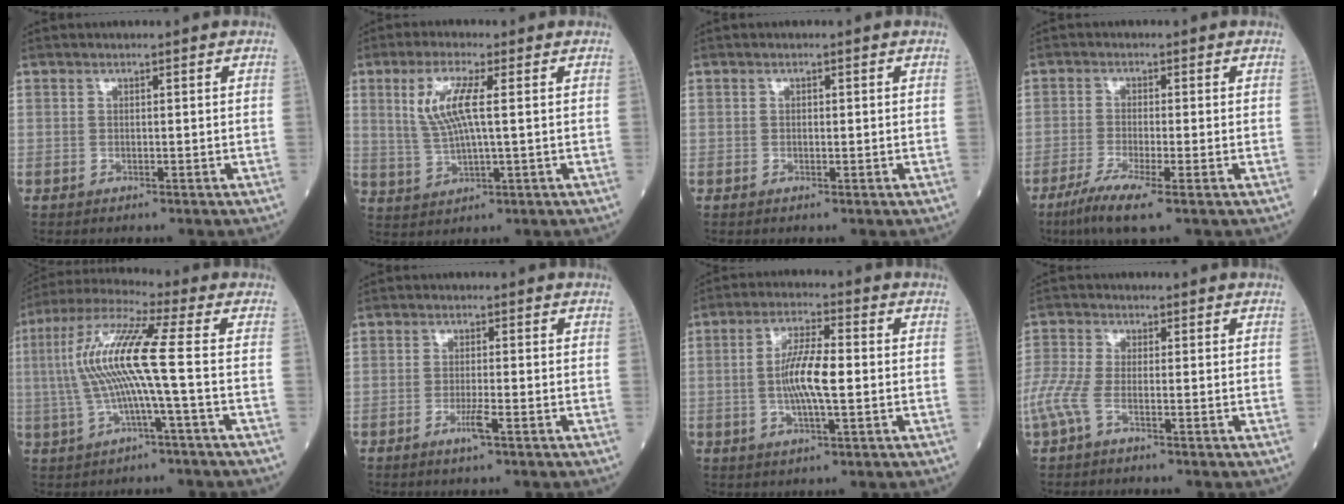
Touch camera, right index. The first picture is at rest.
{"total": 7.1, "force": [1.9, 0.9, 6.7], "torque": [-0.152, 0.004, 0.039]}
{"total": 0.5, "force": [0.0, 0.3, 0.4], "torque": [-0.010, -0.001, 0.001]}
{"total": 5.9, "force": [-3.4, 0.1, 4.8], "torque": [-0.096, -0.018, -0.062]}
{"total": 11.6, "force": [-0.3, -0.5, 11.6], "torque": [-0.237, 0.017, -0.013]}
{"total": 2.5, "force": [-1.3, -0.2, 2.1], "torque": [-0.043, -0.005, -0.025]}
{"total": 8.0, "force": [-0.4, 1.4, 7.9], "torque": [-0.152, 0.002, -0.012]}
{"total": 5.0, "force": [-2.3, 1.4, 4.2], "torque": [-0.122, 0.002, -0.054]}